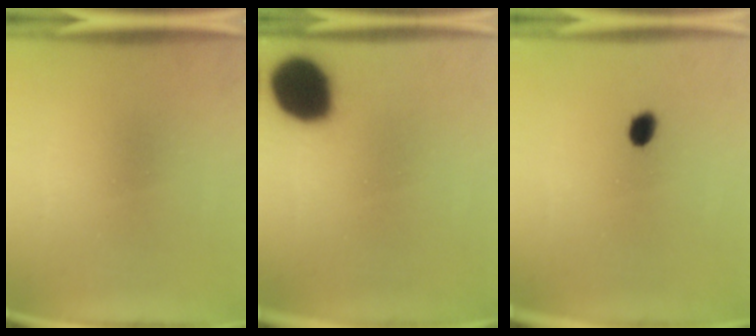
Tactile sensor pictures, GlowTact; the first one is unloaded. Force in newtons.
{"total": 16.5}
{"total": 2.6}